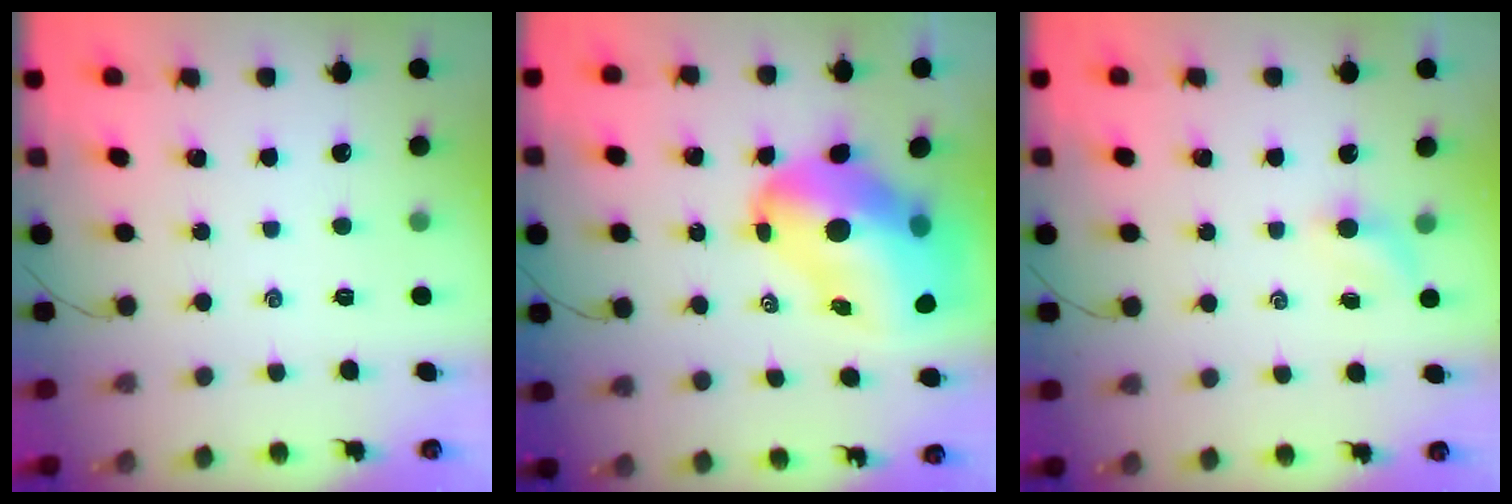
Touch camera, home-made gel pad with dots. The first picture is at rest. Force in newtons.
{"total": 18.9, "press": 18.1, "slide": 5.5}
{"total": 2.4, "press": 2.3, "slide": 0.7}